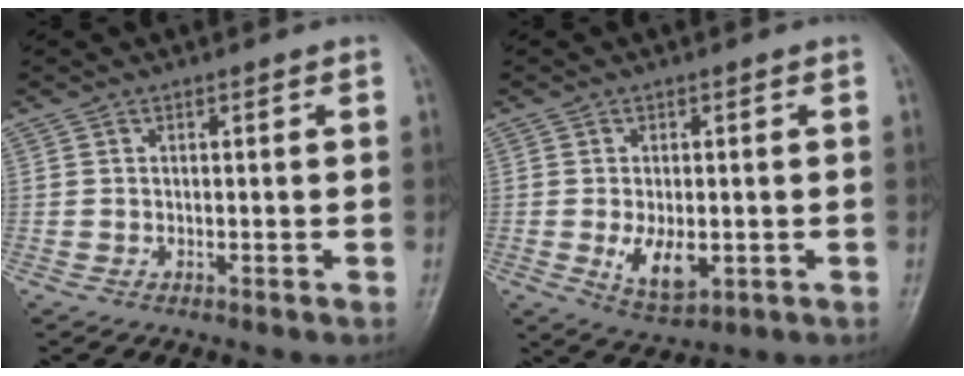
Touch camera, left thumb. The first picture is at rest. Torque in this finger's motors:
{"motor_torque": [0.97, 1.10, 0.82, 0.25, 0.12]}